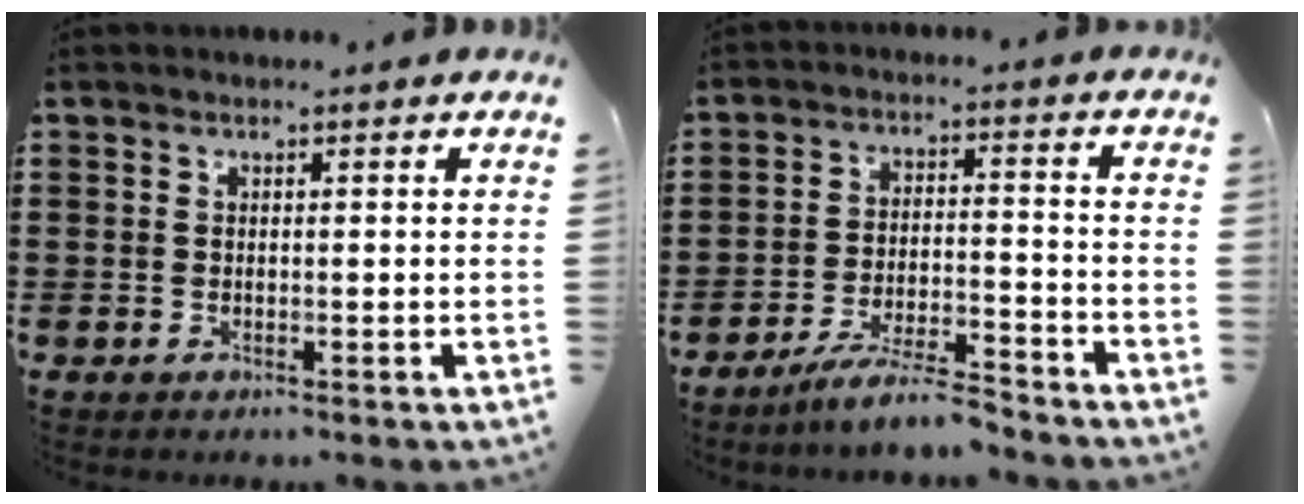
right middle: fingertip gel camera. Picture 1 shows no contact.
{"total": 6.8, "force": [-6.2, 0.0, 2.7], "torque": [-0.055, -0.008, -0.116]}